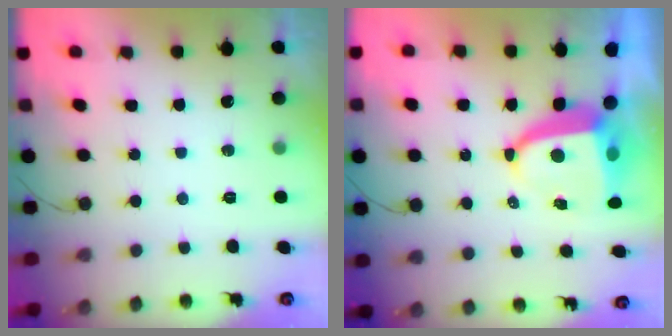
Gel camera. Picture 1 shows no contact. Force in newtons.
{"total": 8.8, "press": 8.8, "slide": 1.0}